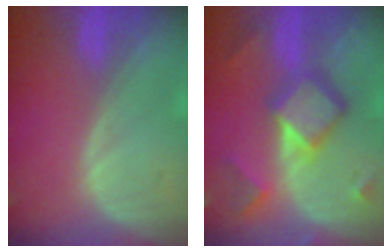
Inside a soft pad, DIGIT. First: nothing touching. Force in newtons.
{"total": 7.9, "press": 7.9, "slide": 0.5}